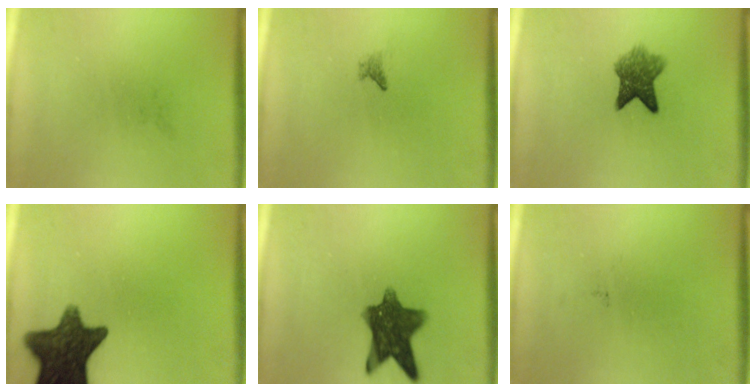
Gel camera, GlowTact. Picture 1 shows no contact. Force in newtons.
{"total": 0.8}
{"total": 5.8}
{"total": 13.1}
{"total": 10.1}
{"total": 0.0}